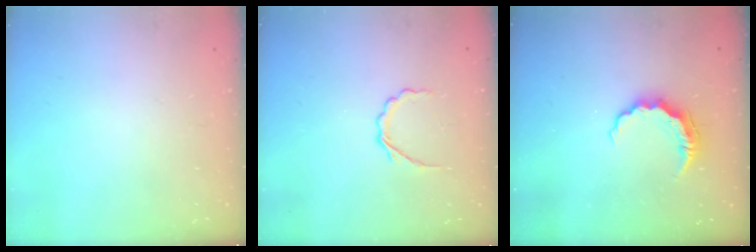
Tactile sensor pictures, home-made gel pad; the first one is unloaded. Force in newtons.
{"total": 3.6, "press": 3.4, "slide": 1.2}
{"total": 6.9, "press": 6.8, "slide": 0.7}